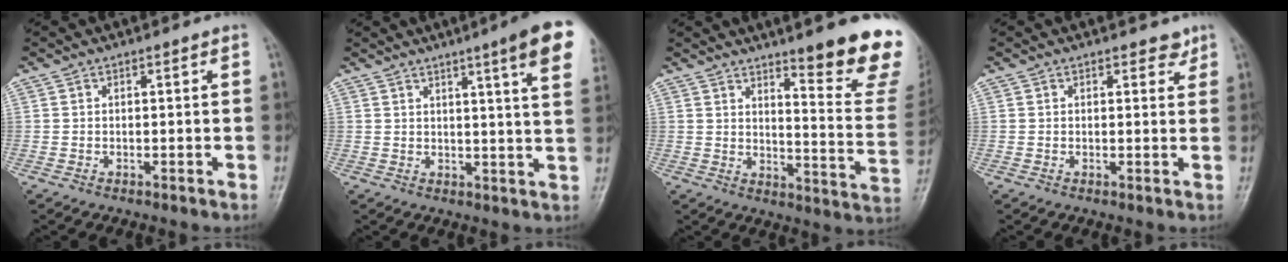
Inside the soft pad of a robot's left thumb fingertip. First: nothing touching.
{"total": 11.6, "force": [6.4, 0.6, 9.6], "torque": [-0.115, -0.025, 0.068]}
{"total": 16.0, "force": [11.6, 2.0, 10.8], "torque": [-0.105, -0.094, 0.155]}
{"total": 2.0, "force": [1.5, 1.1, 0.7], "torque": [0.008, -0.008, 0.014]}